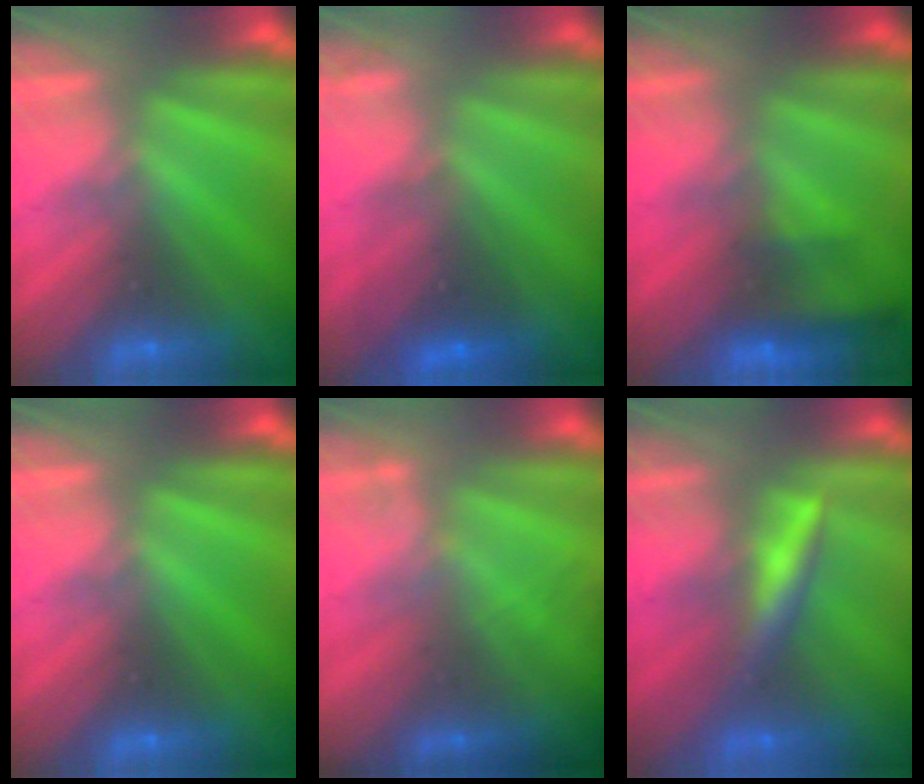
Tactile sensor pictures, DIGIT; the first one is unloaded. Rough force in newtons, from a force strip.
{"total": 2.7}
{"total": 10.8}
{"total": 0.0}
{"total": 1.8}
{"total": 2.4}